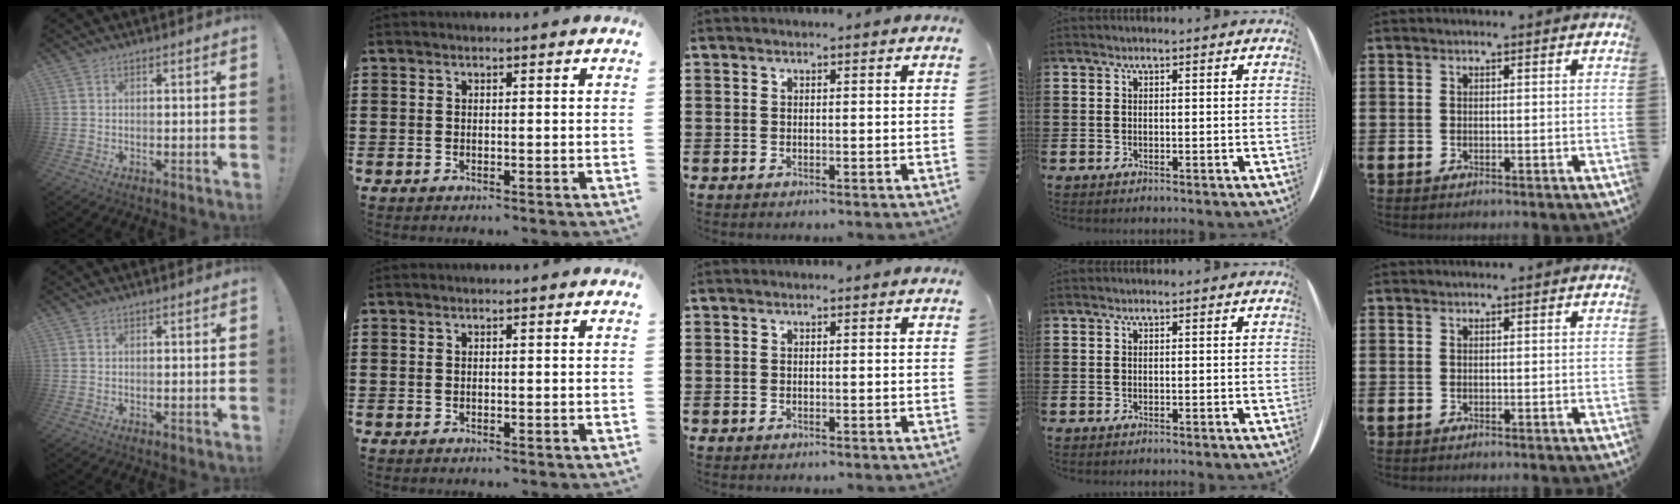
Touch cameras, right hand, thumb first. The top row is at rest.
{}